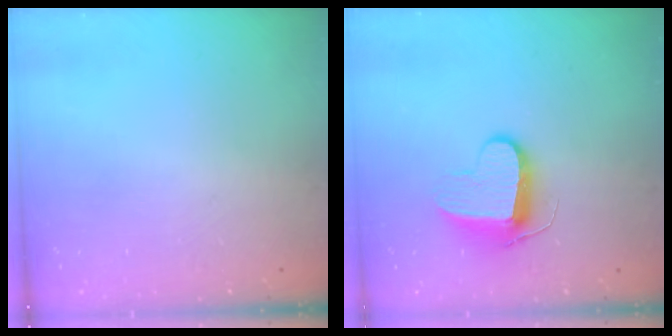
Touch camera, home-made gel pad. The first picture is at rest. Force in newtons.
{"total": 9.8, "press": 9.8, "slide": 0.5}